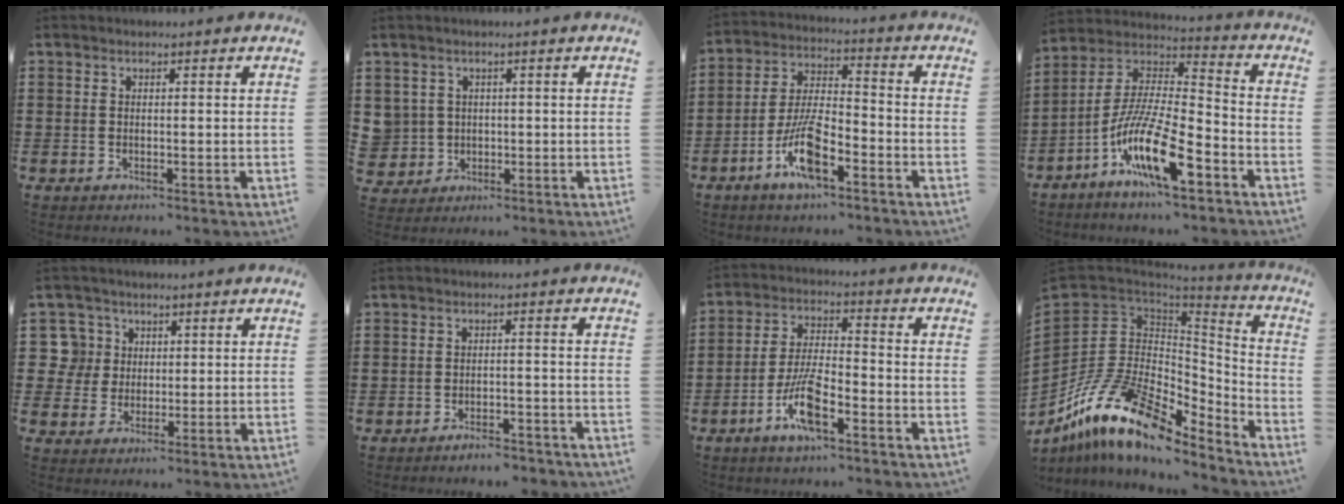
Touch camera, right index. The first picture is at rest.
{"total": 2.8, "force": [0.5, 2.8, 0.0], "torque": [-0.018, 0.008, 0.009]}
{"total": 9.1, "force": [-4.8, 2.8, 7.2], "torque": [-0.159, 0.000, -0.090]}
{"total": 14.8, "force": [-8.7, 3.3, 11.5], "torque": [-0.245, -0.001, -0.163]}
{"total": 5.8, "force": [1.4, 5.6, 1.1], "torque": [-0.048, 0.012, 0.023]}
{"total": 2.9, "force": [-2.8, 0.1, 0.5], "torque": [-0.011, 0.002, -0.057]}
{"total": 7.9, "force": [-4.2, 2.2, 6.3], "torque": [-0.140, -0.004, -0.080]}
{"total": 17.2, "force": [-10.1, 9.1, 10.5], "torque": [-0.237, 0.025, -0.183]}